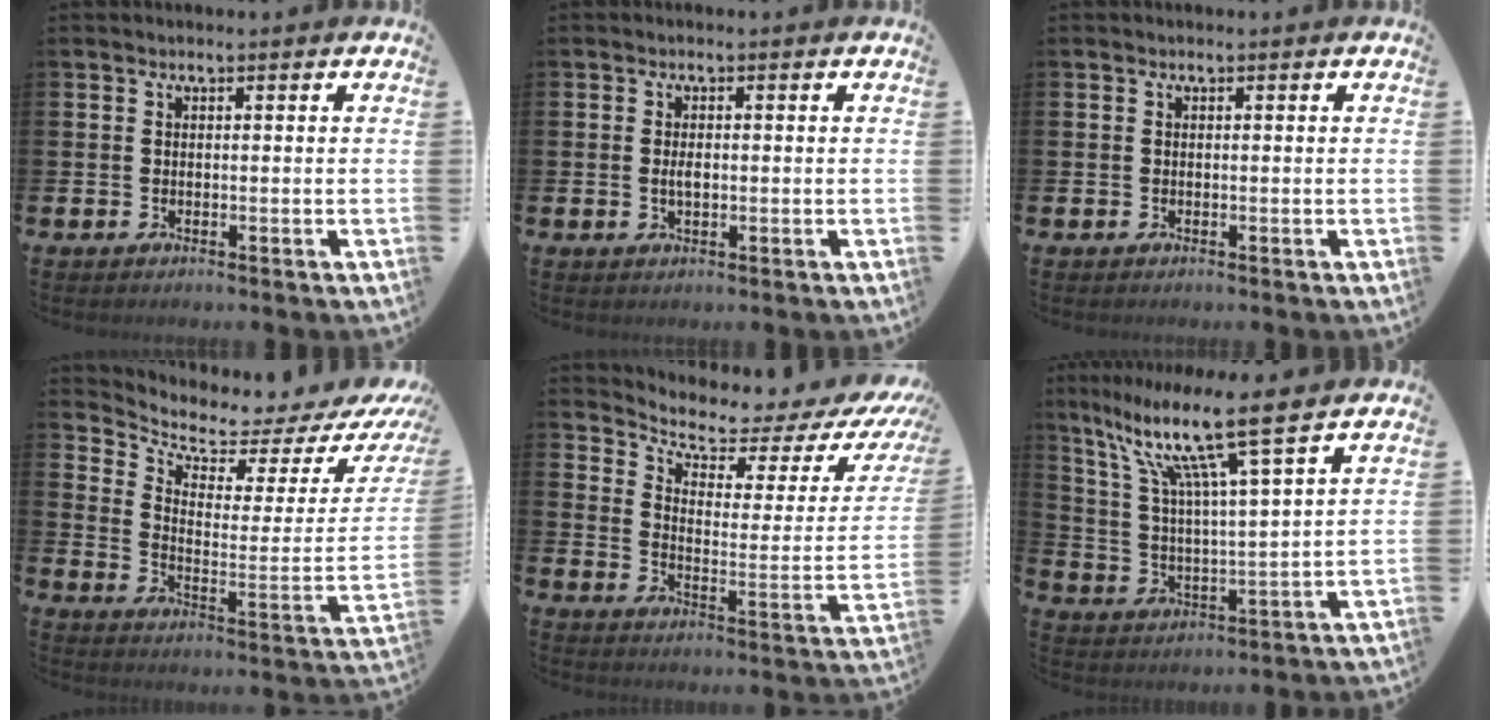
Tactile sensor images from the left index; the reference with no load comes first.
{"total": 1.6, "force": [0.0, 0.8, 1.4], "torque": [-0.025, 0.002, -0.001]}
{"total": 0.0}
{"total": 4.6, "force": [4.3, 1.5, 0.9], "torque": [-0.035, -0.053, 0.062]}
{"total": 5.3, "force": [4.6, 1.5, 2.0], "torque": [-0.055, -0.048, 0.068]}
{"total": 11.6, "force": [9.1, 0.5, 7.2], "torque": [-0.169, -0.050, 0.146]}